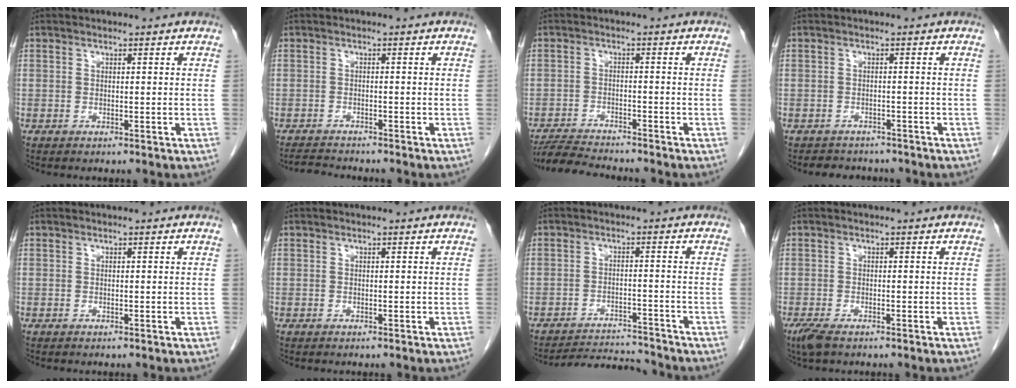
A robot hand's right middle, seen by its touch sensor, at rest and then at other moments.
{"total": 3.2, "force": [-3.1, 0.0, 0.6], "torque": [-0.012, -0.015, -0.052]}
{"total": 6.4, "force": [-6.2, -0.1, 1.7], "torque": [-0.029, -0.017, -0.107]}
{"total": 4.0, "force": [-3.6, 1.8, 0.3], "torque": [-0.006, 0.002, -0.047]}
{"total": 0.0}
{"total": 0.0}
{"total": 7.0, "force": [-7.0, -0.3, -0.2], "torque": [0.003, -0.005, -0.117]}
{"total": 2.9, "force": [-1.9, 0.9, 1.9], "torque": [-0.048, -0.009, -0.033]}